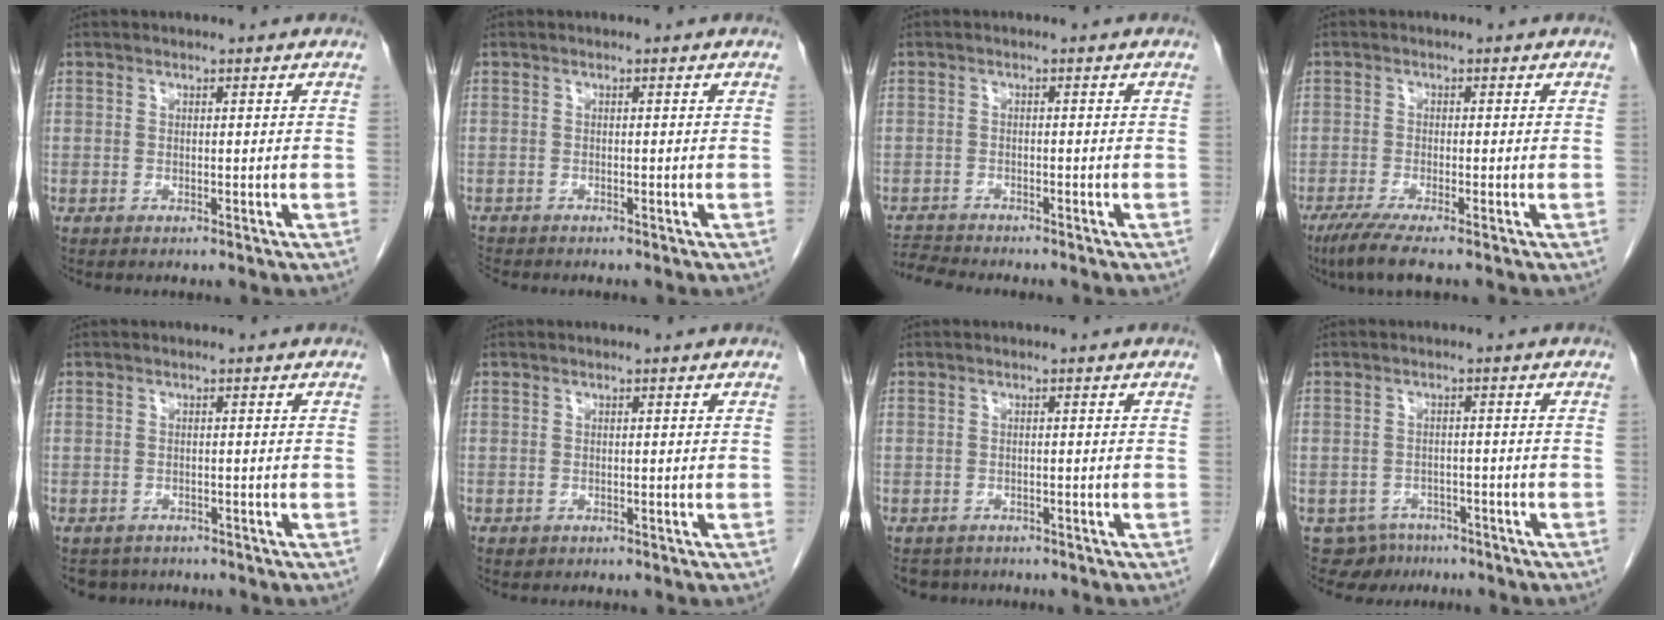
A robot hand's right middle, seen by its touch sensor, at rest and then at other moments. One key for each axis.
{"total": 1.7, "fx": -1.6, "fy": 0.4, "fz": 0.1, "tx": -0.005, "ty": -0.006, "tz": -0.029}
{"total": 3.3, "fx": -3.3, "fy": -0.4, "fz": 0.0, "tx": 0.000, "ty": -0.016, "tz": -0.060}
{"total": 4.9, "fx": -3.5, "fy": -0.1, "fz": 3.4, "tx": -0.063, "ty": -0.015, "tz": -0.065}
{"total": 3.3, "fx": -2.8, "fy": 1.9, "fz": 0.1, "tx": -0.001, "ty": 0.000, "tz": -0.040}
{"total": 0.5, "fx": -0.3, "fy": 0.4, "fz": 0.1, "tx": -0.007, "ty": 0.002, "tz": -0.001}
{"total": 3.3, "fx": -2.7, "fy": 1.8, "fz": 0.2, "tx": -0.002, "ty": 0.000, "tz": -0.040}
{"total": 5.2, "fx": -3.9, "fy": 3.5, "fz": -0.1, "tx": 0.008, "ty": 0.009, "tz": -0.053}